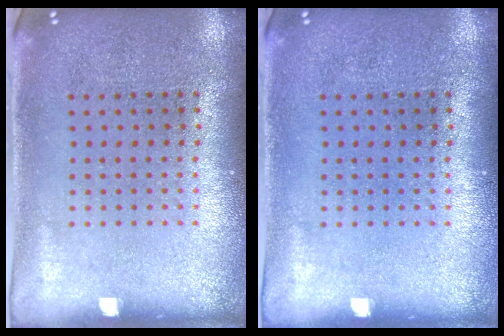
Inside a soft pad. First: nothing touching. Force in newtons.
{"total": 0.0}